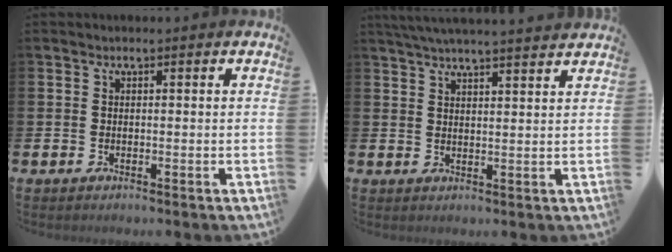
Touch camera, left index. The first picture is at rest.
{"total": 4.7, "force": [4.4, -0.3, 1.5], "torque": [-0.040, -0.015, 0.080]}